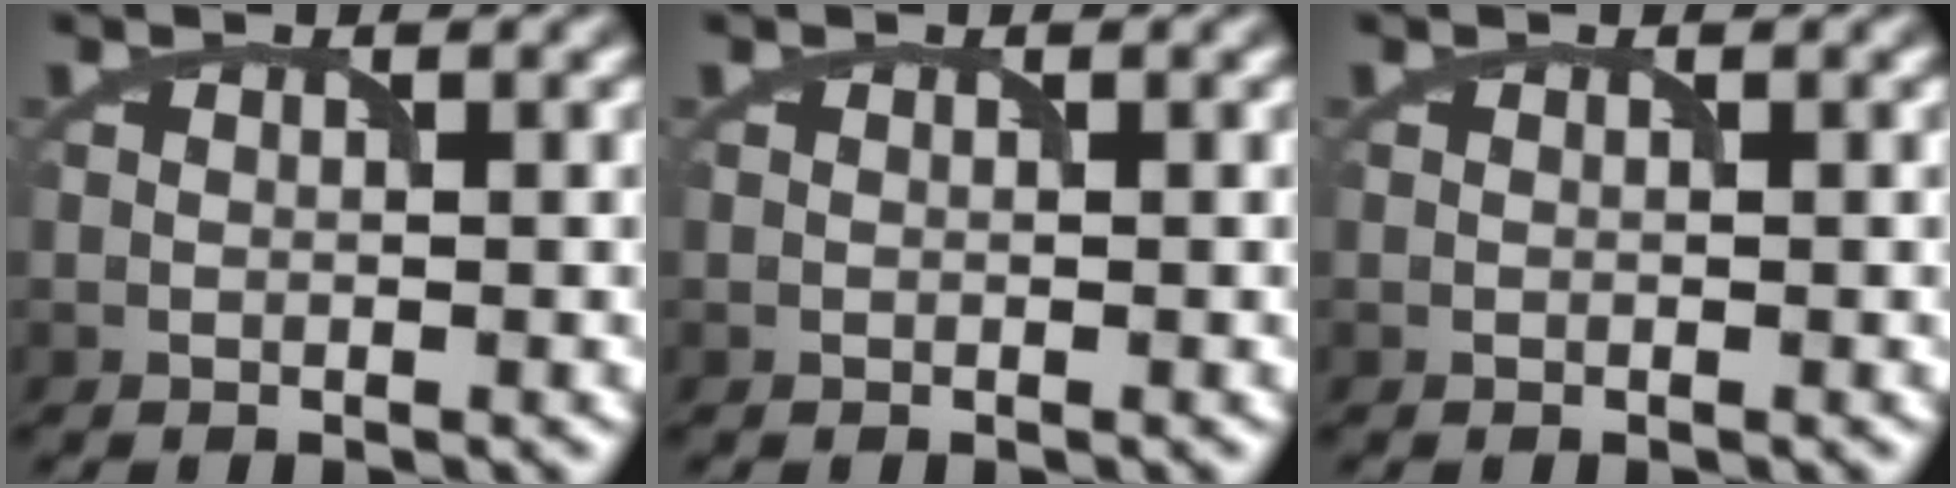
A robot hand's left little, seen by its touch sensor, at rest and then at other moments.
{"total": 0.0}
{"total": 0.0}